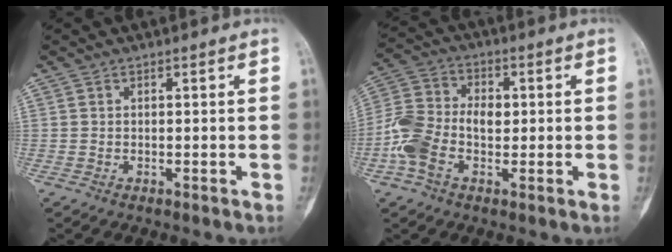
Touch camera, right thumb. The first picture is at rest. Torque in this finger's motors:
{"motor_torque": [0.21, 0.19, 0.04, -0.03, 0.18]}